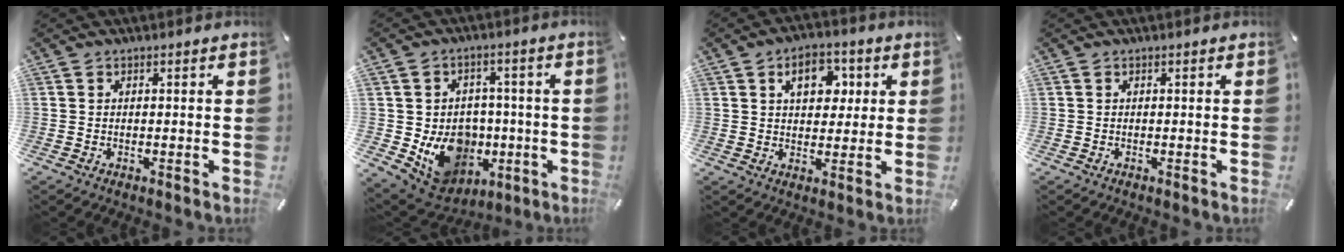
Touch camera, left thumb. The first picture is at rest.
{"total": 12.5, "force": [-2.3, 11.3, 4.9], "torque": [-0.089, -0.005, -0.023]}
{"total": 8.9, "force": [3.2, 6.1, 5.6], "torque": [-0.069, -0.004, 0.048]}
{"total": 0.0}